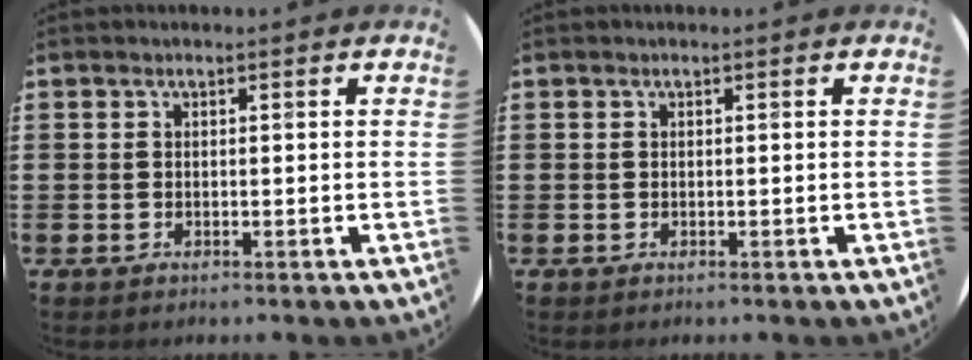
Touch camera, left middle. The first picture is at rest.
{"total": 0.0}